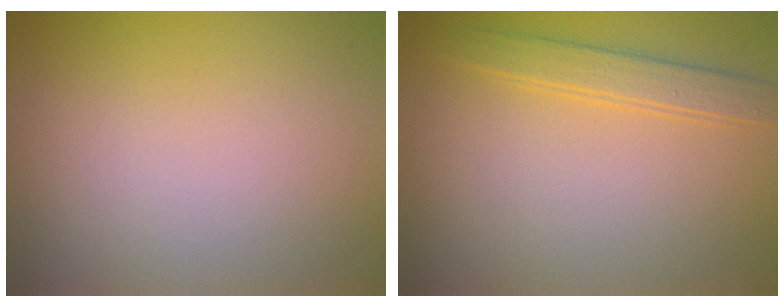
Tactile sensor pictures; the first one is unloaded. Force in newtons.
{"total": 2.3, "press": 2.3, "slide": 0.1}